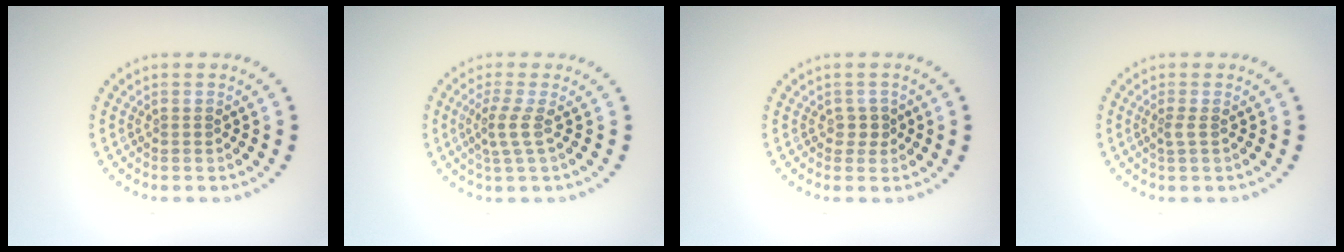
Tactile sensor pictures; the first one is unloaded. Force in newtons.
{"total": 2.0, "press": 1.3, "slide": 1.6}
{"total": 1.1, "press": 0.9, "slide": 0.6}
{"total": 0.9, "press": 0.6, "slide": 0.7}